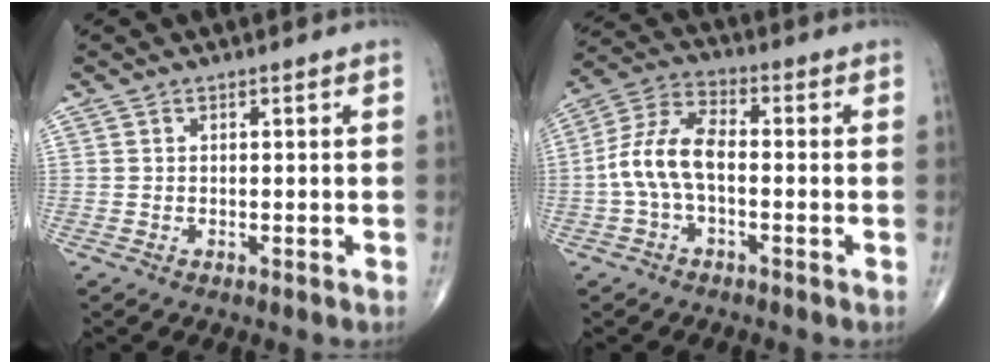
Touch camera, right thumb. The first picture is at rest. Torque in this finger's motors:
{"motor_torque": [-0.06, 0.23, 0.39, -0.17, 0.12]}